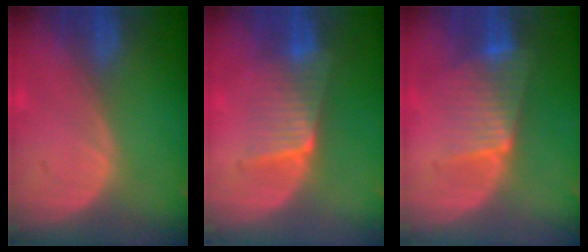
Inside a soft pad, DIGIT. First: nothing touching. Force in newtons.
{"total": 6.4, "press": 5.8, "slide": 2.9}
{"total": 6.9, "press": 6.2, "slide": 2.9}